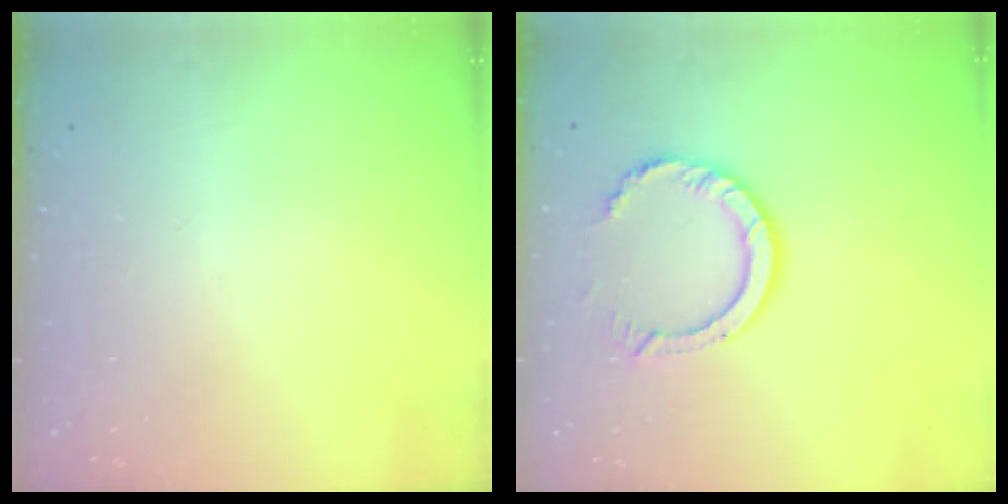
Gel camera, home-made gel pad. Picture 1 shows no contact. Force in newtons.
{"total": 9.7, "press": 9.6, "slide": 0.9}